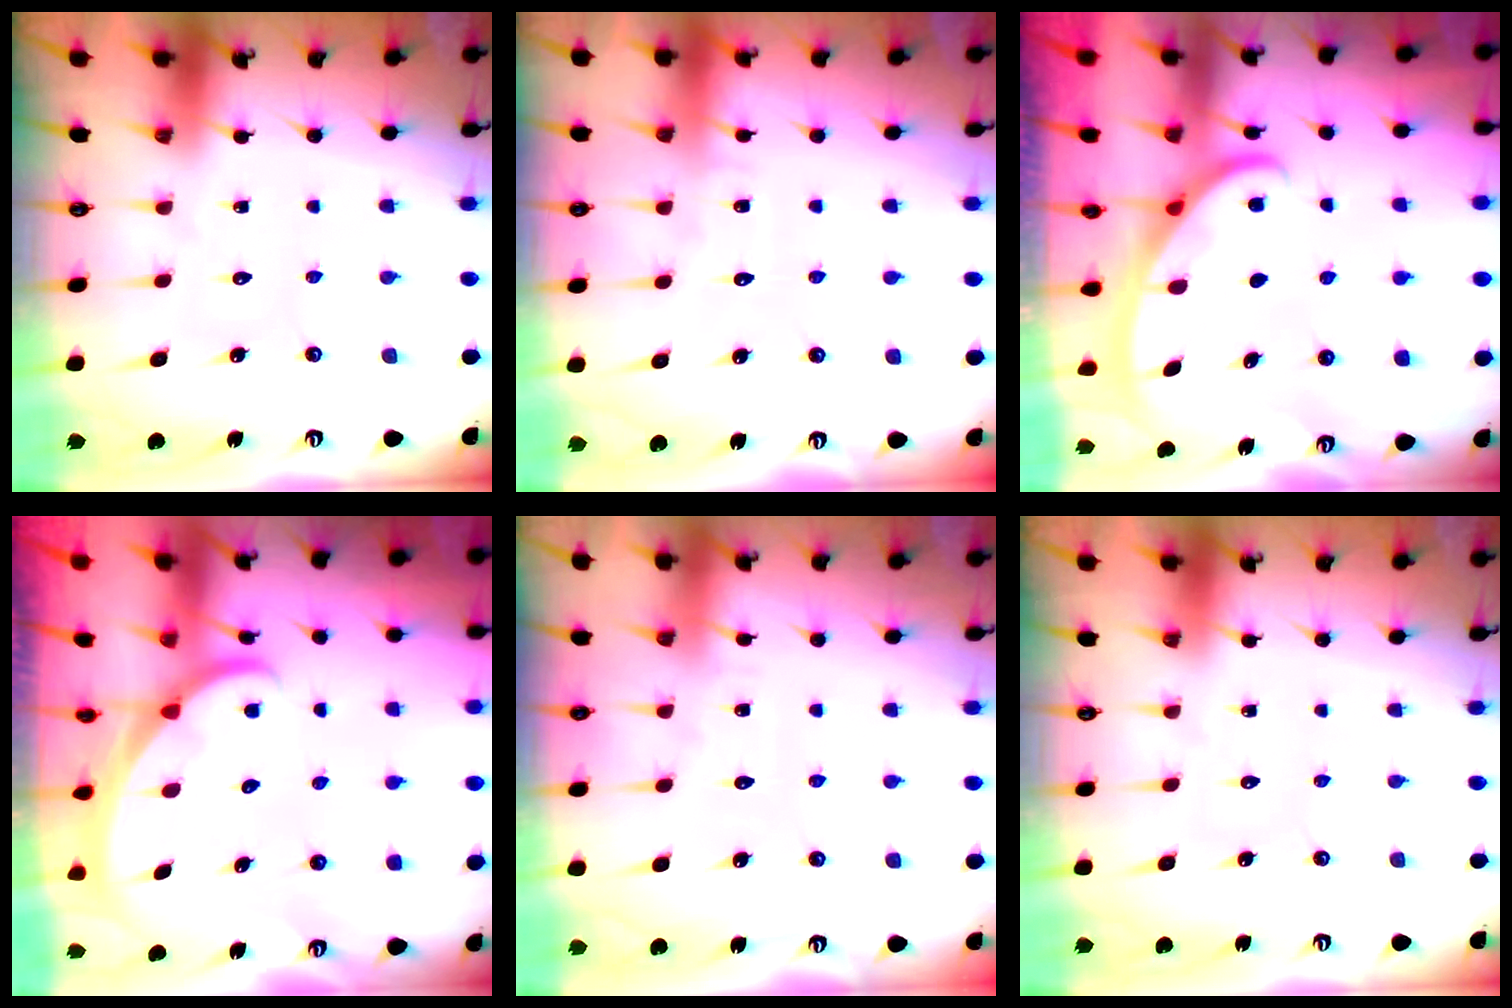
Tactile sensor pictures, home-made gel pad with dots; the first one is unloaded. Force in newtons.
{"total": 2.9, "press": 2.8, "slide": 0.3}
{"total": 3.0, "press": 3.0, "slide": 0.4}
{"total": 2.0, "press": 2.0, "slide": 0.0}
{"total": 2.9, "press": 2.8, "slide": 0.3}
{"total": 0.0}